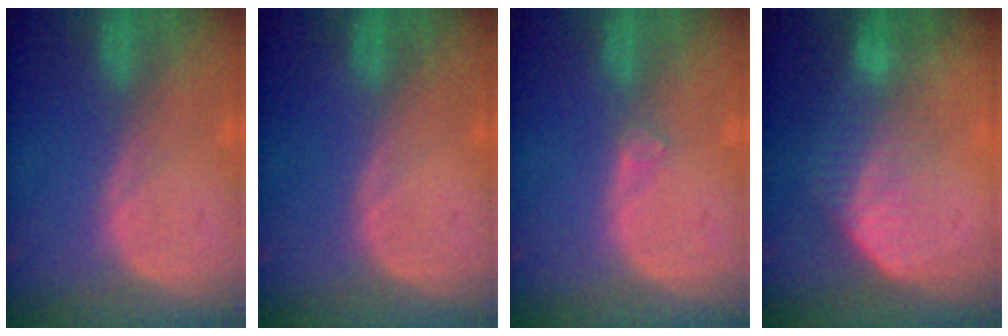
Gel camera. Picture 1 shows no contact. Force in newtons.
{"total": 0.0}
{"total": 1.1, "press": 1.0, "slide": 0.2}
{"total": 7.3, "press": 6.2, "slide": 3.9}